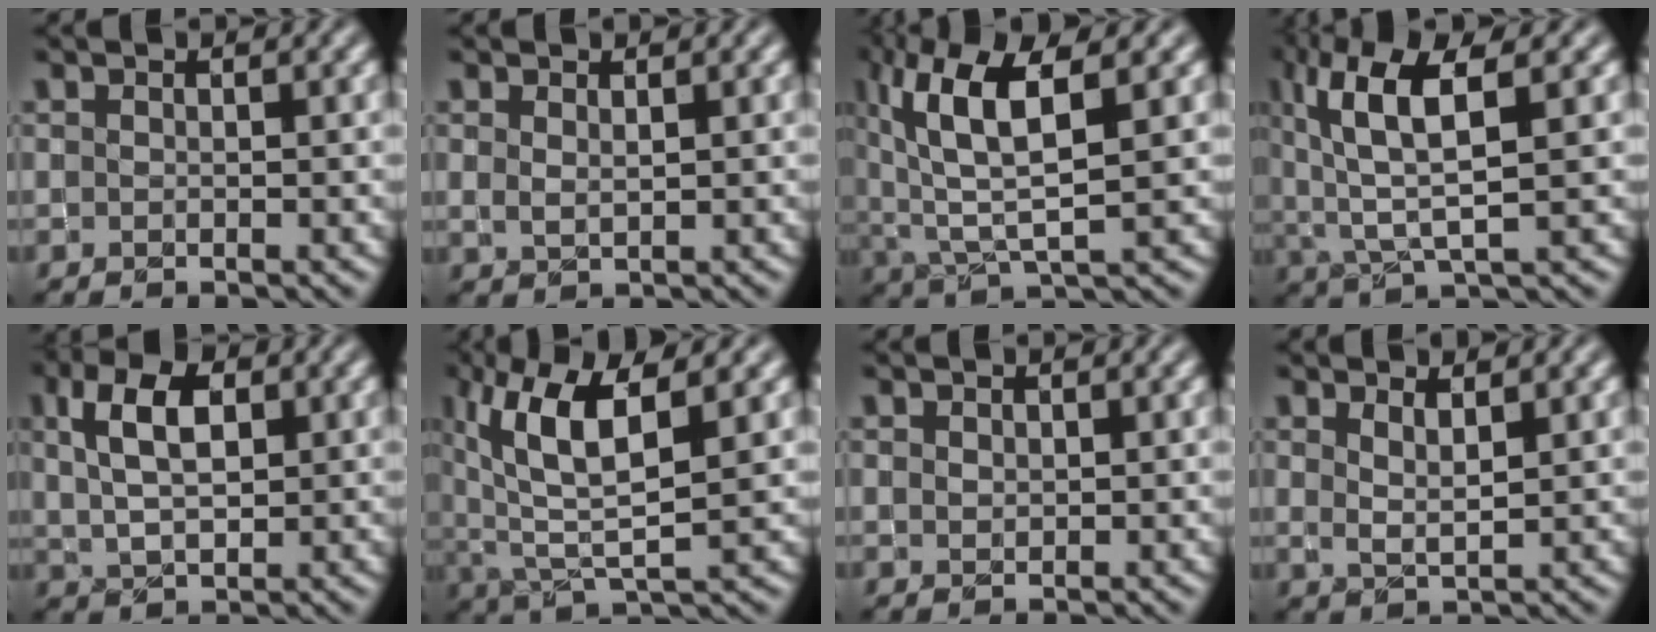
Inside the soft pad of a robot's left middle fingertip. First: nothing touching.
{"total": 0.9, "force": [0.7, 0.3, 0.4], "torque": [-0.011, 0.001, 0.017]}
{"total": 8.0, "force": [3.0, 2.5, 7.0], "torque": [-0.137, 0.010, 0.055]}
{"total": 7.2, "force": [2.6, 2.1, 6.4], "torque": [-0.130, 0.011, 0.048]}
{"total": 5.7, "force": [1.9, 3.2, 4.2], "torque": [-0.081, 0.013, 0.030]}
{"total": 8.0, "force": [3.0, 2.6, 7.0], "torque": [-0.137, 0.008, 0.053]}
{"total": 0.6, "force": [0.4, 0.5, 0.0], "torque": [-0.002, 0.001, 0.009]}
{"total": 1.8, "force": [1.3, 0.5, 1.1], "torque": [-0.020, -0.005, 0.028]}